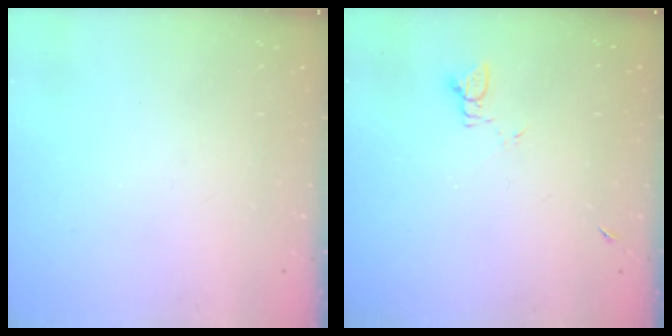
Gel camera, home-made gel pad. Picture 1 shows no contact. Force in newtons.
{"total": 2.0, "press": 2.0, "slide": 0.3}